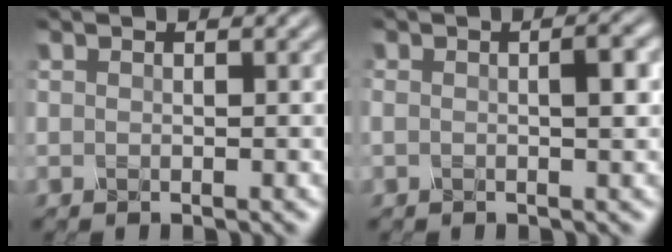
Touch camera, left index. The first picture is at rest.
{"total": 2.1, "force": [0.1, 0.5, 2.1], "torque": [-0.033, 0.005, -0.001]}